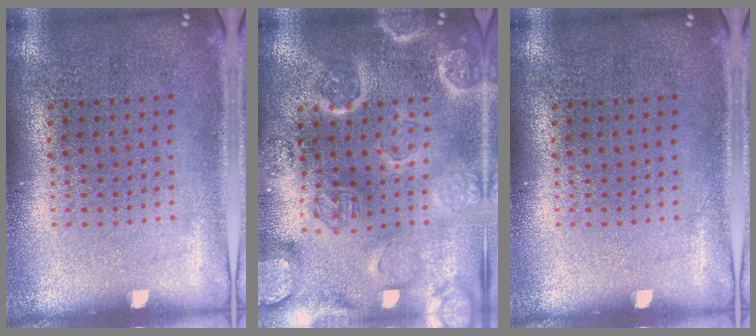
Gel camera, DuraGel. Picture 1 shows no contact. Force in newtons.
{"total": 3.7, "press": 3.5, "slide": 1.1}
{"total": 0.0}